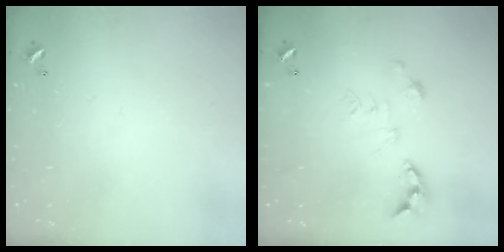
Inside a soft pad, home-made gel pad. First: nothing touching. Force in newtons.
{"total": 0.8, "press": 0.8, "slide": 0.3}